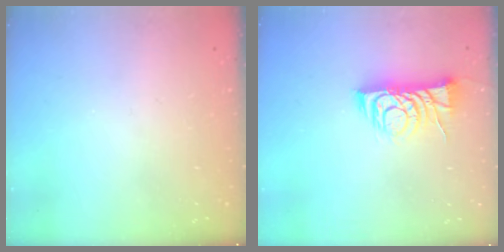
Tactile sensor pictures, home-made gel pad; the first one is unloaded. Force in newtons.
{"total": 8.3, "press": 8.3, "slide": 0.7}